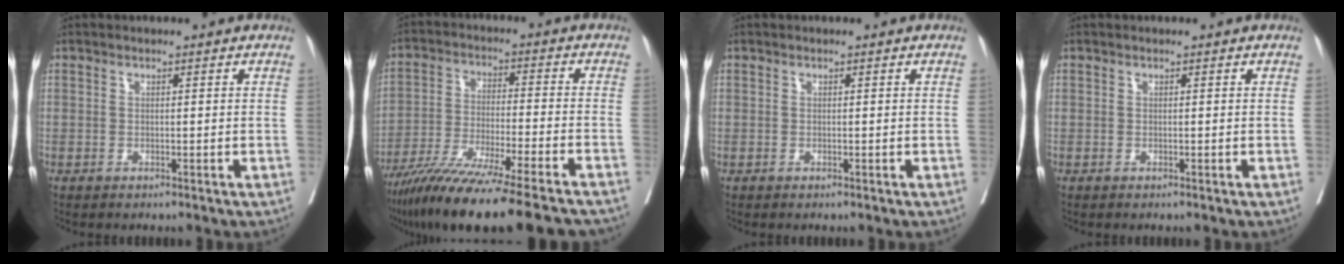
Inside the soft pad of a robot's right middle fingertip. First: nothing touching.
{"total": 20.8, "force": [-17.1, 0.2, 11.7], "torque": [-0.173, -0.052, -0.276]}
{"total": 0.0}
{"total": 0.0}